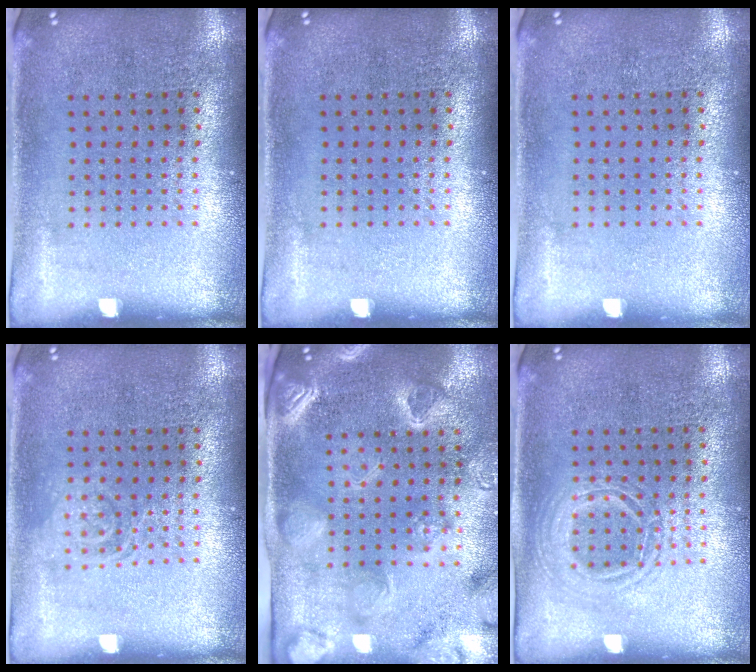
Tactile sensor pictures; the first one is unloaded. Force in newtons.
{"total": 0.0}
{"total": 0.0}
{"total": 1.5, "press": 1.5, "slide": 0.3}
{"total": 3.6, "press": 3.1, "slide": 1.8}
{"total": 1.2, "press": 1.1, "slide": 0.3}